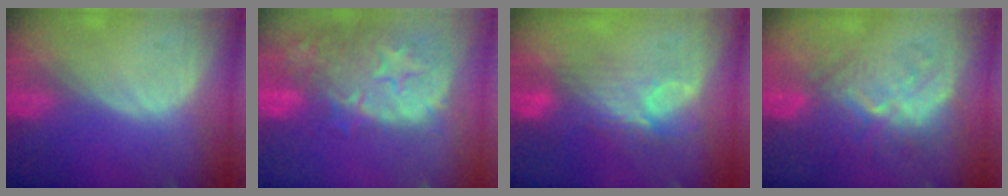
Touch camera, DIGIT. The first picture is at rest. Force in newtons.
{"total": 15.1, "press": 12.0, "slide": 9.2}
{"total": 7.6, "press": 6.6, "slide": 3.7}
{"total": 8.7, "press": 8.2, "slide": 2.9}